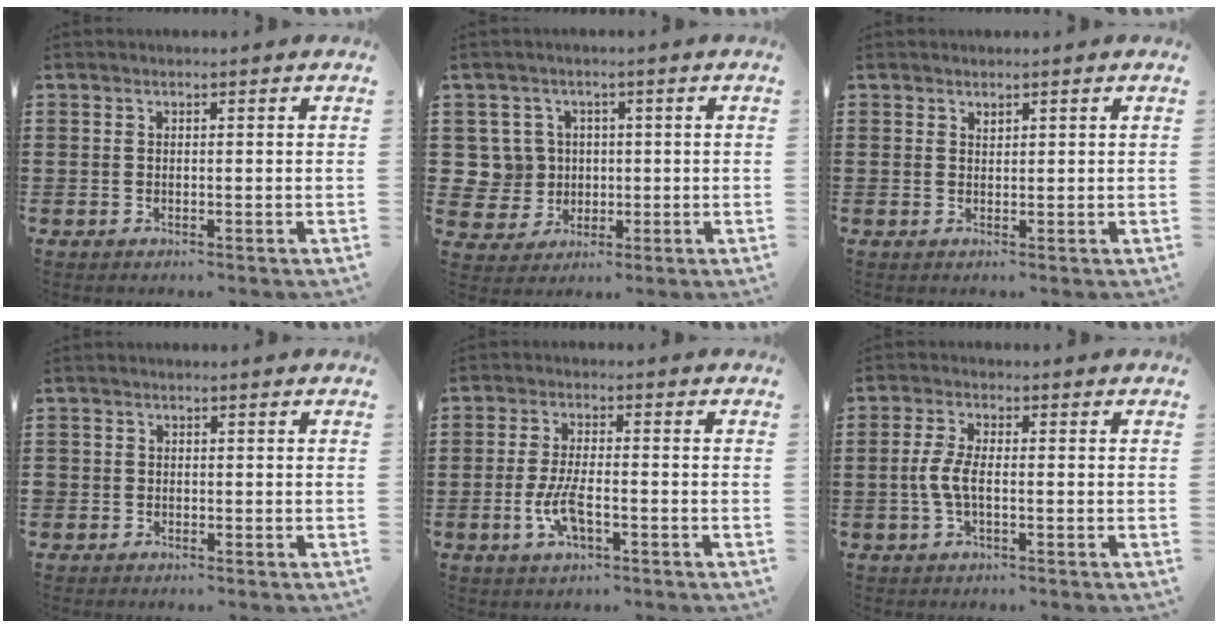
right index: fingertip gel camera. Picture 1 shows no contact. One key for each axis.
{"total": 5.8, "fx": 0.7, "fy": 5.6, "fz": 1.3, "tx": -0.059, "ty": 0.016, "tz": 0.013}
{"total": 0.7, "fx": 0.6, "fy": 0.3, "fz": 0.1, "tx": -0.004, "ty": 0.001, "tz": 0.012}
{"total": 0.9, "fx": -0.4, "fy": 0.7, "fz": 0.1, "tx": -0.003, "ty": 0.003, "tz": -0.011}
{"total": 6.1, "fx": -1.9, "fy": 2.2, "fz": 5.3, "tx": -0.123, "ty": -0.007, "tz": -0.041}
{"total": 4.0, "fx": -0.8, "fy": 1.4, "fz": 3.7, "tx": -0.094, "ty": -0.006, "tz": -0.023}